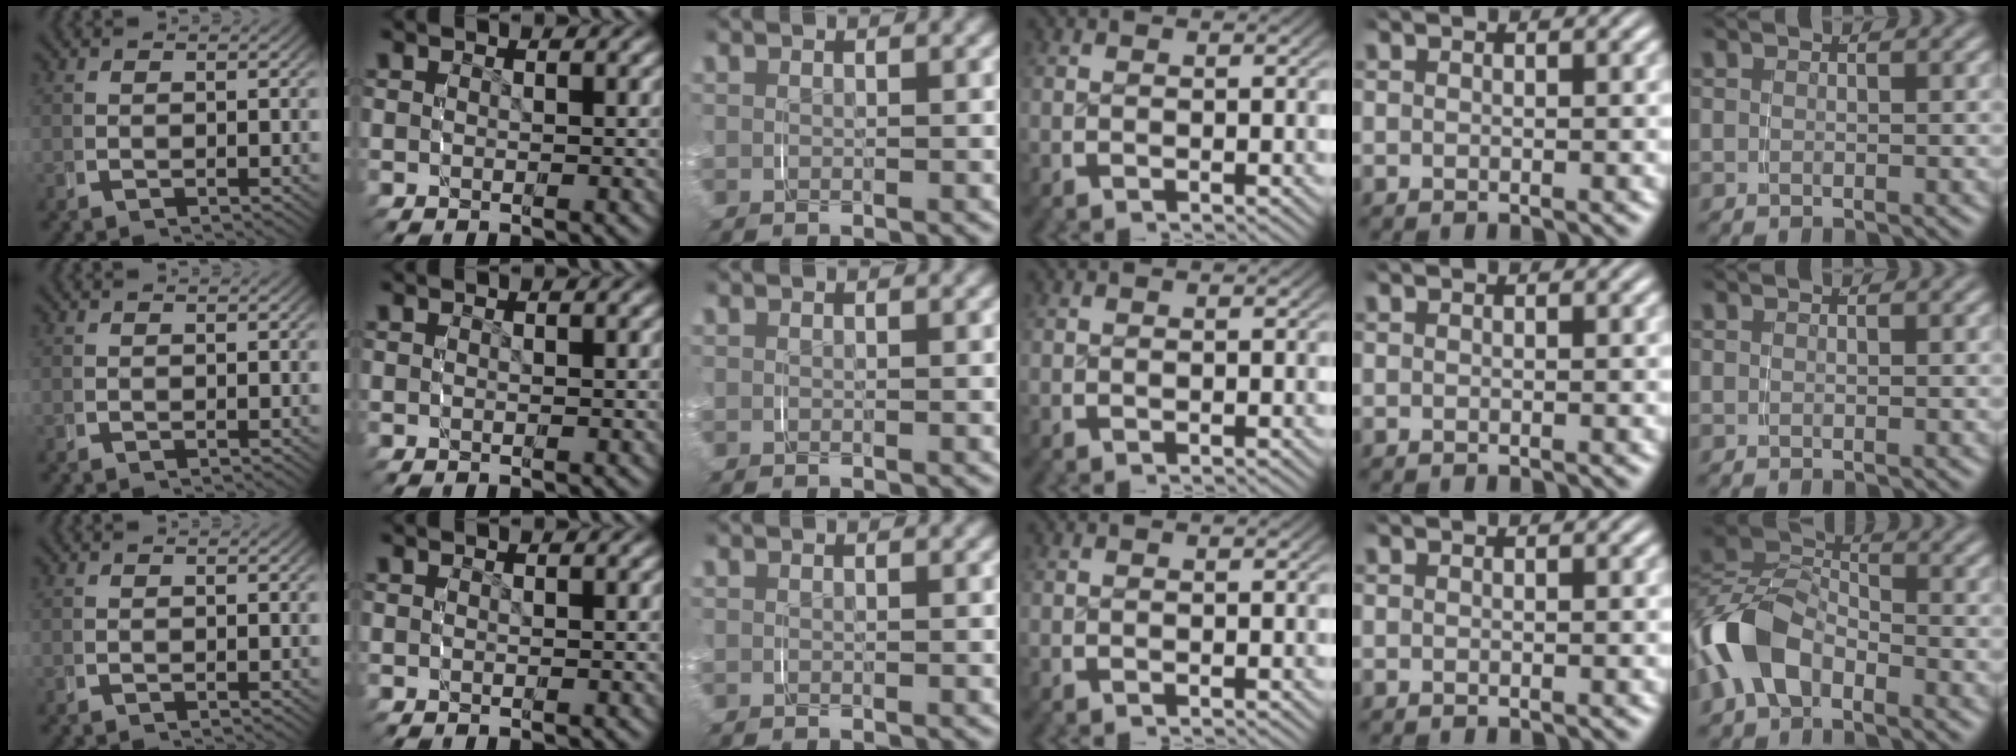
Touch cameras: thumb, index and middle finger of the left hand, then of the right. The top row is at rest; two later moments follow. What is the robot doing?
{"motion": "grasp_and_lifting", "object": "keyboard"}